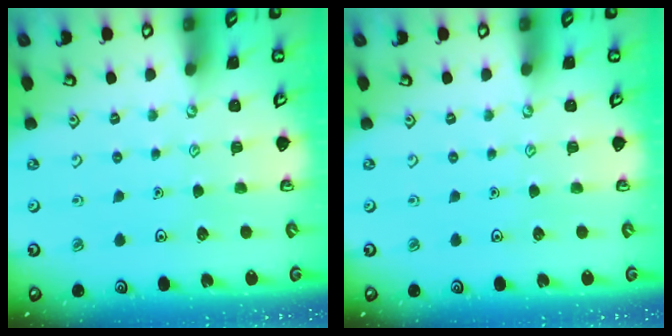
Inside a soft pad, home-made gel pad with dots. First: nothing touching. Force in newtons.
{"total": 0.0}